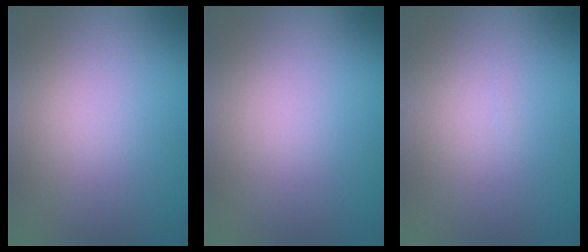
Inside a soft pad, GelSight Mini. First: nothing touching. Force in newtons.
{"total": 0.0}
{"total": 0.0}